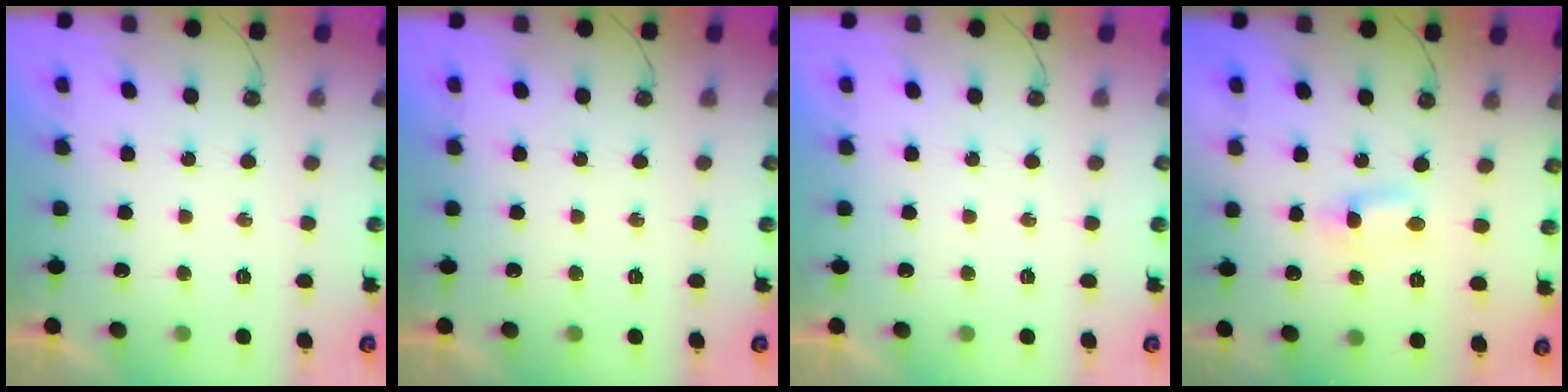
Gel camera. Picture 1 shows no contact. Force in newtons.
{"total": 0.0}
{"total": 0.0}
{"total": 1.2, "press": 1.0, "slide": 0.8}